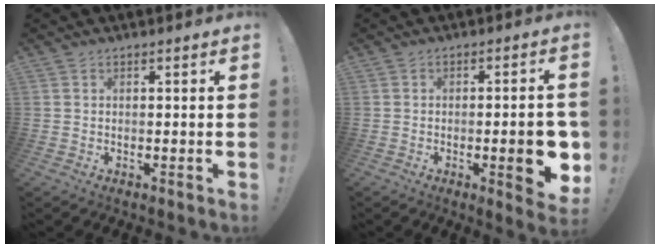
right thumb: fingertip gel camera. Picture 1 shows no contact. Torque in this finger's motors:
{"motor_torque": [0.51, 0.40, 1.49, -0.48, 0.33]}